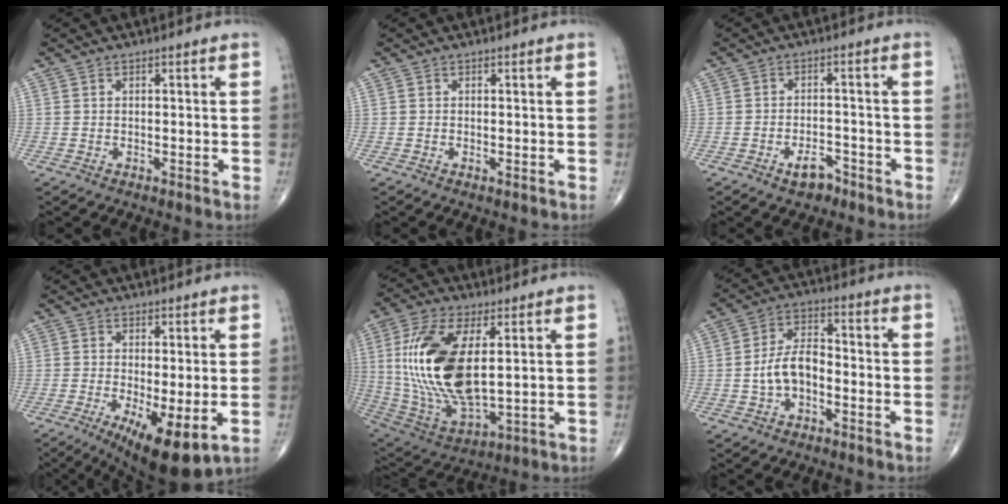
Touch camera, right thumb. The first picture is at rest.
{"total": 0.0}
{"total": 4.0, "force": [-2.8, 2.0, 2.1], "torque": [-0.024, 0.020, -0.042]}
{"total": 10.9, "force": [-3.3, 3.3, 9.9], "torque": [-0.156, -0.023, -0.041]}
{"total": 21.5, "force": [3.4, 9.8, 18.9], "torque": [-0.390, -0.022, 0.072]}
{"total": 7.6, "force": [-2.0, 4.4, 5.8], "torque": [-0.105, 0.032, -0.044]}